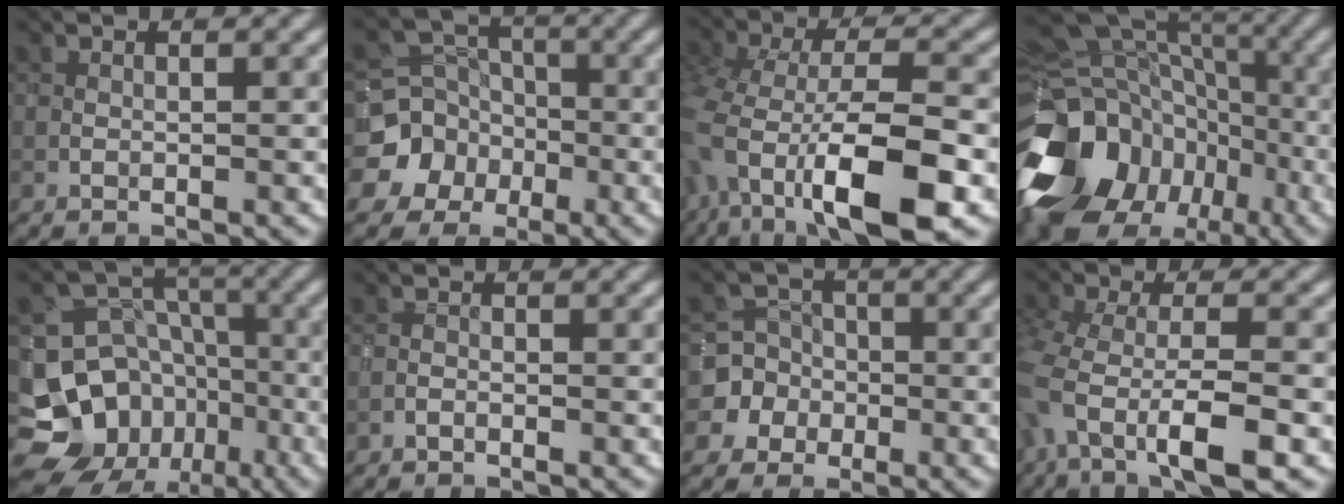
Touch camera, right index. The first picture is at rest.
{"total": 8.2, "force": [-3.1, 7.6, 1.2], "torque": [-0.020, -0.004, -0.080]}
{"total": 11.6, "force": [-4.8, 4.8, 9.5], "torque": [-0.169, -0.007, -0.081]}
{"total": 19.9, "force": [-8.2, 15.6, 9.3], "torque": [-0.201, -0.019, -0.127]}
{"total": 14.6, "force": [-7.8, 11.8, 3.7], "torque": [-0.072, -0.016, -0.124]}
{"total": 0.6, "force": [-0.5, 0.2, 0.3], "torque": [-0.005, 0.000, -0.012]}
{"total": 6.4, "force": [-1.7, 6.2, 0.4], "torque": [0.003, 0.017, -0.060]}
{"total": 7.1, "force": [-2.7, 2.8, 5.9], "torque": [-0.116, -0.009, -0.055]}